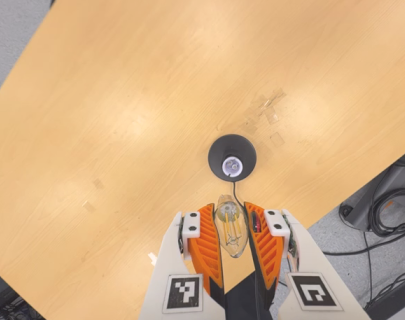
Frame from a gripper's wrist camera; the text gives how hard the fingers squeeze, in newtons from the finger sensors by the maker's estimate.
{"total": 20.1, "left": 22.6, "right": 17.7}